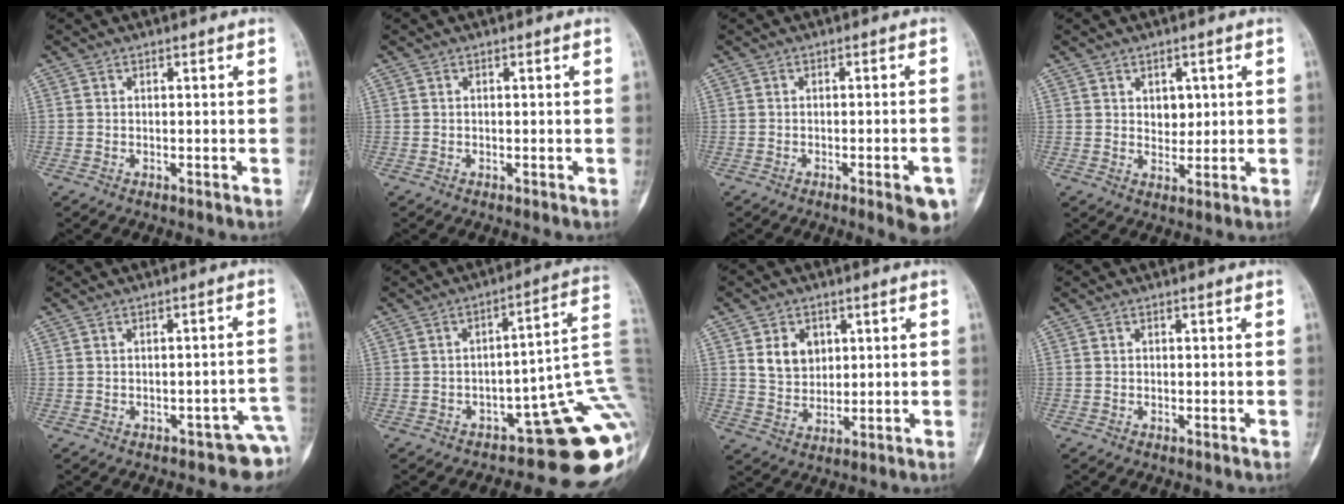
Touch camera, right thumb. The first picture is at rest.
{"total": 0.0}
{"total": 4.8, "force": [-2.3, 1.4, 4.0], "torque": [-0.038, 0.006, -0.022]}
{"total": 3.7, "force": [1.1, 2.7, 2.2], "torque": [-0.011, -0.008, 0.020]}
{"total": 4.9, "force": [-2.7, 2.5, 3.2], "torque": [-0.013, 0.032, -0.030]}
{"total": 16.6, "force": [-6.2, 6.5, 14.0], "torque": [-0.082, 0.087, -0.072]}
{"total": 7.0, "force": [2.3, 5.5, 3.7], "torque": [-0.034, -0.014, 0.048]}
{"total": 0.0}